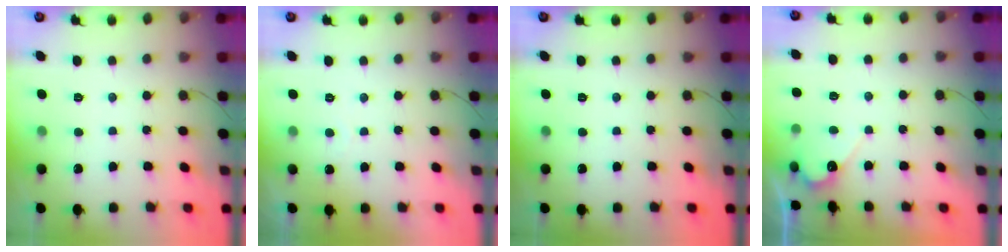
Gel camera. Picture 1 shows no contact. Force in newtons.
{"total": 1.7, "press": 1.6, "slide": 0.0}
{"total": 0.0}
{"total": 5.1, "press": 5.1, "slide": 0.4}